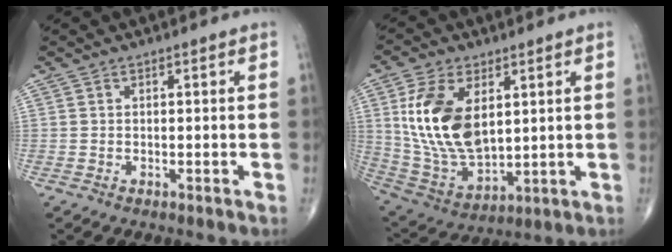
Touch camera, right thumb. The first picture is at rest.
{"total": 17.3, "force": [4.1, 9.8, 13.6], "torque": [-0.254, -0.022, 0.091]}